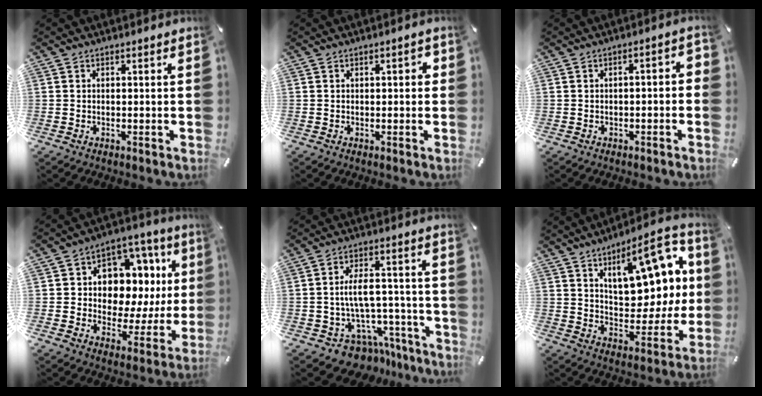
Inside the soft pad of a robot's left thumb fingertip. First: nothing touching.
{"total": 1.4, "force": [0.0, 0.8, 1.2], "torque": [-0.015, 0.003, -0.005]}
{"total": 3.3, "force": [-1.8, 1.3, 2.4], "torque": [-0.039, 0.014, -0.034]}
{"total": 12.2, "force": [4.1, 9.2, 6.9], "torque": [-0.097, -0.044, 0.078]}
{"total": 10.9, "force": [-3.8, 8.0, 6.3], "torque": [-0.098, 0.020, -0.058]}
{"total": 18.2, "force": [9.1, 8.7, 13.2], "torque": [-0.187, -0.048, 0.151]}